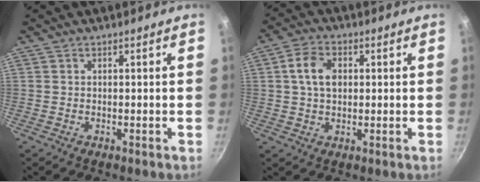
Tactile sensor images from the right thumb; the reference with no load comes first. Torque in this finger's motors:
{"motor_torque": [0.27, 1.76, 0.78, -0.04, 0.04]}